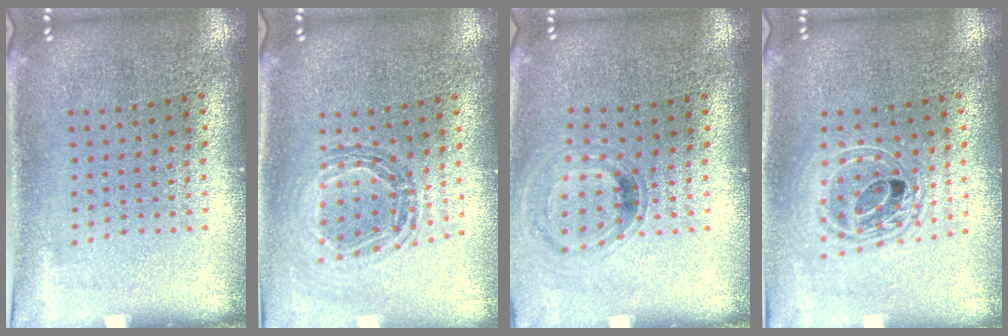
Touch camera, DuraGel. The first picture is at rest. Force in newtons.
{"total": 0.8, "press": 0.8, "slide": 0.1}
{"total": 0.8, "press": 0.7, "slide": 0.2}
{"total": 1.7, "press": 1.4, "slide": 0.9}